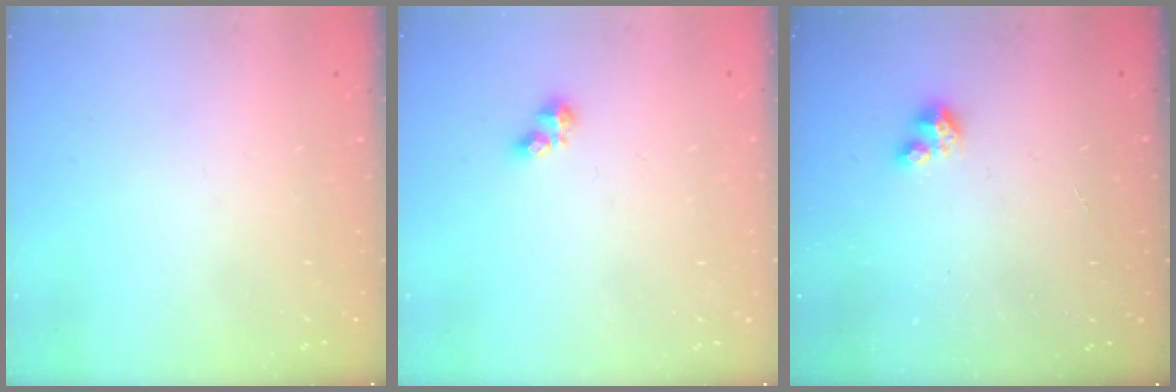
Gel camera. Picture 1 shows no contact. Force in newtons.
{"total": 4.5, "press": 4.5, "slide": 0.5}
{"total": 2.9, "press": 2.9, "slide": 0.2}